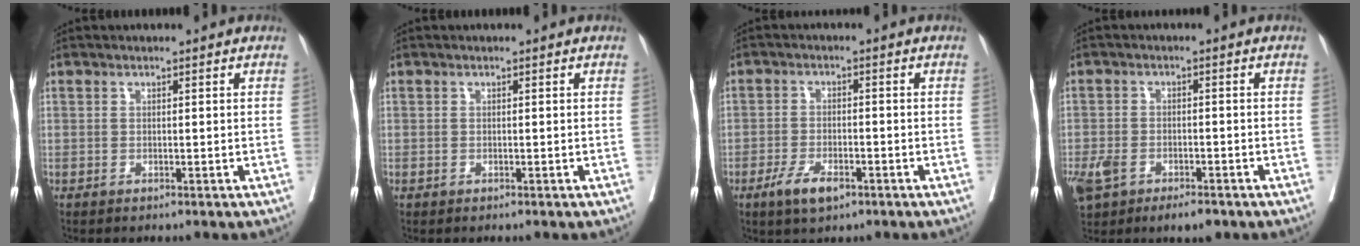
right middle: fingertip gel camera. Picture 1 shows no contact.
{"total": 0.0}
{"total": 4.7, "force": [-2.8, 2.0, 3.3], "torque": [-0.063, -0.001, -0.046]}
{"total": 8.8, "force": [-5.1, 4.4, 5.6], "torque": [-0.113, -0.004, -0.081]}